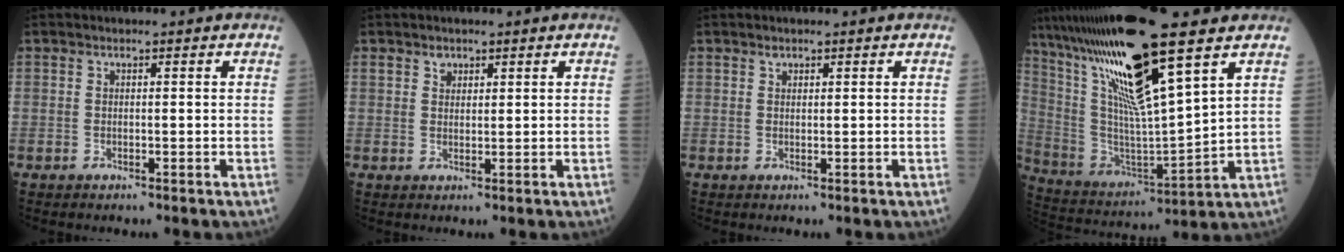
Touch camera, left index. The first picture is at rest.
{"total": 1.6, "force": [1.0, 1.1, 0.5], "torque": [-0.011, 0.002, 0.019]}
{"total": 0.7, "force": [0.6, 0.4, 0.2], "torque": [-0.008, -0.001, 0.010]}
{"total": 20.6, "force": [12.4, 1.8, 16.3], "torque": [-0.320, 0.002, 0.228]}